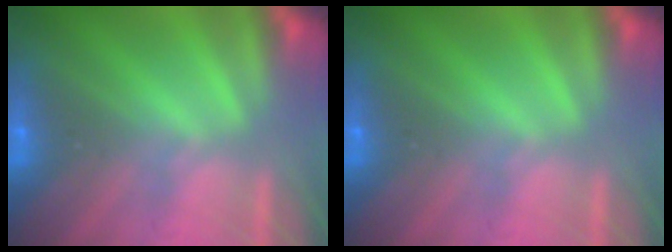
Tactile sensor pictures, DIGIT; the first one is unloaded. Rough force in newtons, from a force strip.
{"total": 0.0}